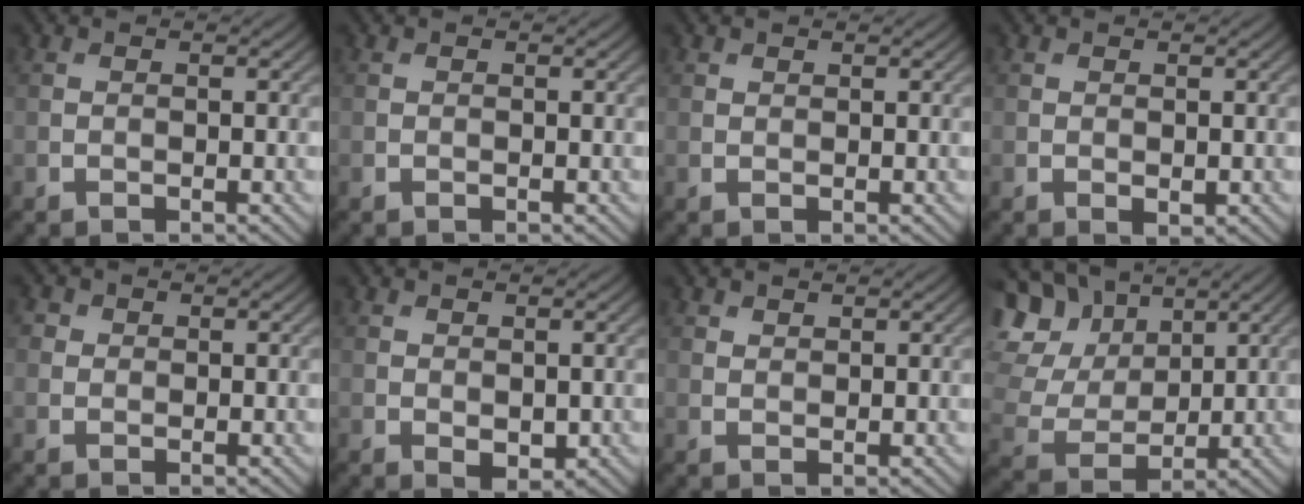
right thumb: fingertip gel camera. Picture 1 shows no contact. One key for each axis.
{"total": 0.0}
{"total": 0.6, "fx": 0.6, "fy": 0.2, "fz": 0.0, "tx": 0.000, "ty": 0.000, "tz": 0.013}
{"total": 0.8, "fx": 0.2, "fy": 0.5, "fz": 0.6, "tx": -0.007, "ty": -0.004, "tz": 0.005}
{"total": 1.6, "fx": 0.6, "fy": 1.4, "fz": 0.5, "tx": -0.009, "ty": -0.001, "tz": 0.004}
{"total": 1.8, "fx": 0.3, "fy": 1.2, "fz": 1.3, "tx": -0.023, "ty": -0.009, "tz": 0.011}
{"total": 1.2, "fx": 1.1, "fy": 0.5, "fz": 0.3, "tx": -0.007, "ty": -0.001, "tz": 0.025}
{"total": 14.5, "fx": 7.2, "fy": 9.6, "fz": 8.2, "tx": -0.217, "ty": 0.044, "tz": 0.123}